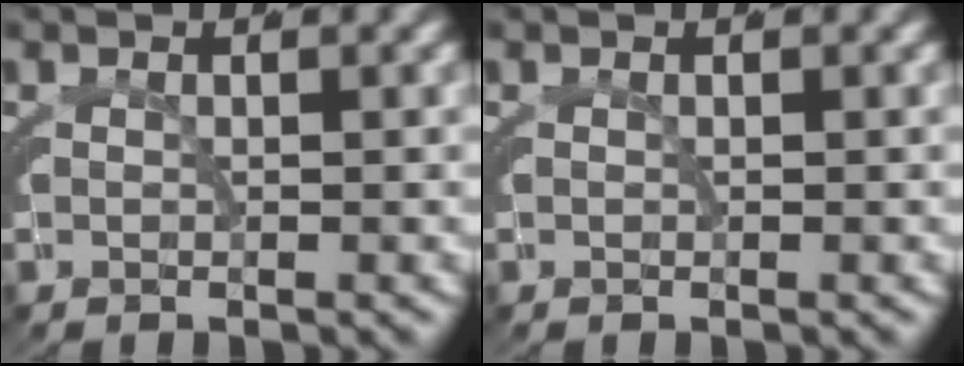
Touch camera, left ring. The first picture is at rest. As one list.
[{"total": 0.0}]